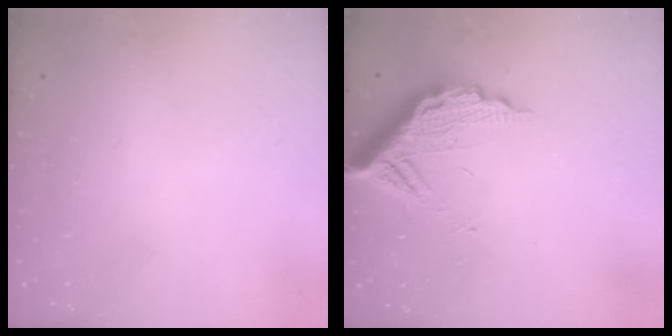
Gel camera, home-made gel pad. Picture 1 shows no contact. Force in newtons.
{"total": 12.0, "press": 12.0, "slide": 1.1}